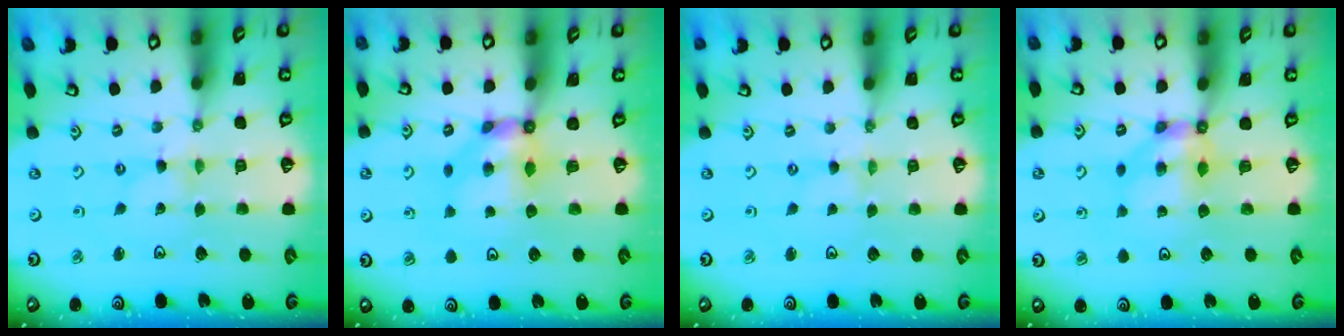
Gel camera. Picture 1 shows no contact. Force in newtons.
{"total": 6.5, "press": 6.5, "slide": 0.5}
{"total": 0.0}
{"total": 6.5, "press": 6.5, "slide": 0.2}